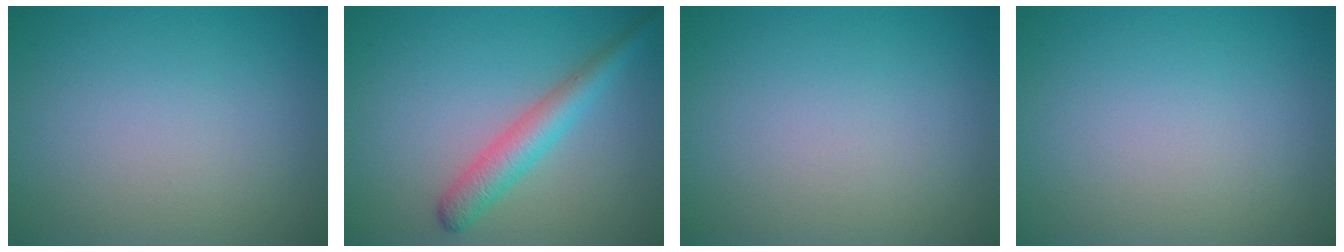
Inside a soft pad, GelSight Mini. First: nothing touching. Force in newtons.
{"total": 3.5, "press": 3.5, "slide": 0.0}
{"total": 0.0}
{"total": 0.0}